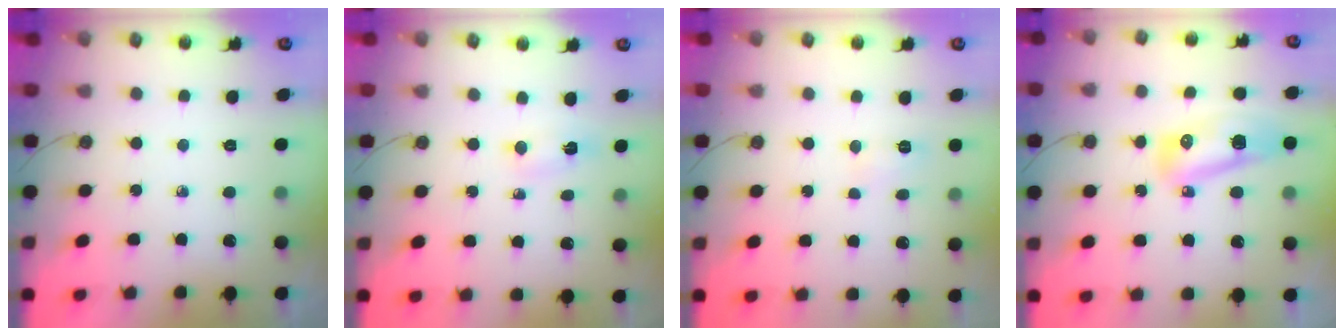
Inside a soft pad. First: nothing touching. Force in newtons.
{"total": 2.6, "press": 1.3, "slide": 2.2}
{"total": 5.0, "press": 4.9, "slide": 0.7}
{"total": 9.9, "press": 9.8, "slide": 1.5}